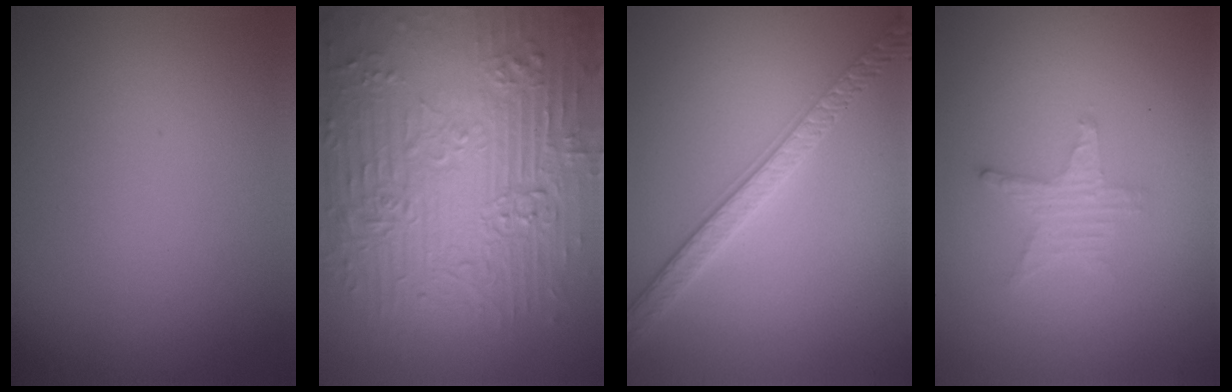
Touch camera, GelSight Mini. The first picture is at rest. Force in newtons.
{"total": 12.0, "press": 7.9, "slide": 9.0}
{"total": 3.3, "press": 3.3, "slide": 0.1}
{"total": 2.1, "press": 2.0, "slide": 0.4}